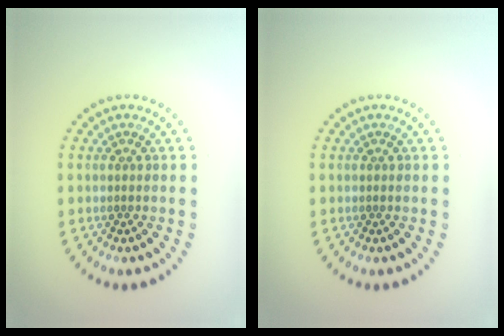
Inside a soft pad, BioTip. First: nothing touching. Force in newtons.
{"total": 0.0}